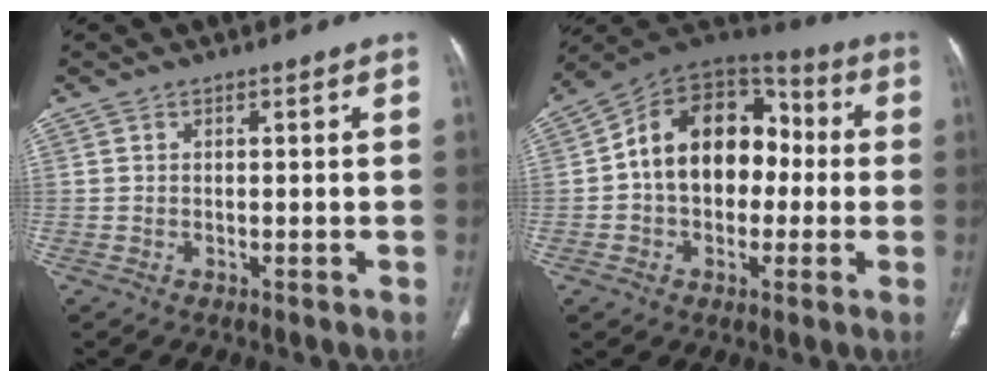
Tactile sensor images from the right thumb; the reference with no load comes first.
{"total": 17.5, "force": [-0.1, 12.7, 12.1], "torque": [-0.150, 0.050, -0.013]}